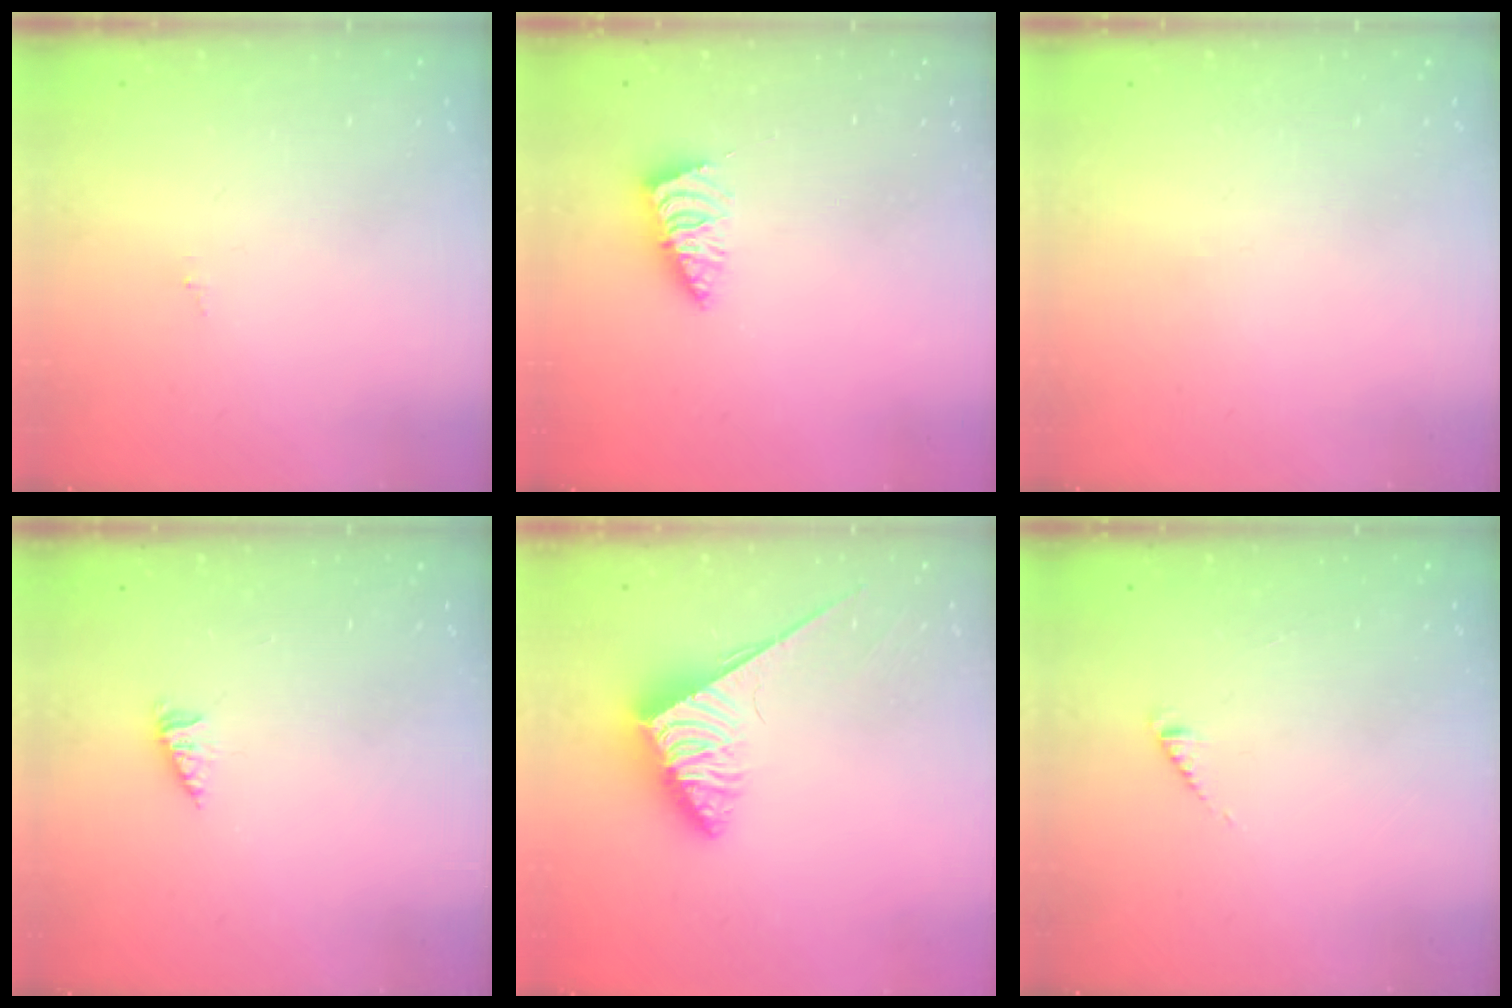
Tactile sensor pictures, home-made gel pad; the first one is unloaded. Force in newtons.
{"total": 1.9, "press": 1.9, "slide": 0.2}
{"total": 0.0}
{"total": 1.4, "press": 1.4, "slide": 0.2}
{"total": 3.9, "press": 3.8, "slide": 0.6}
{"total": 2.6, "press": 2.6, "slide": 0.4}